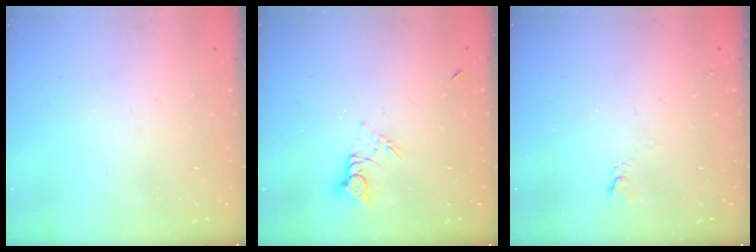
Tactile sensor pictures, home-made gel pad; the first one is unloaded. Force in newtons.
{"total": 4.3, "press": 4.3, "slide": 0.5}
{"total": 2.7, "press": 2.6, "slide": 0.5}